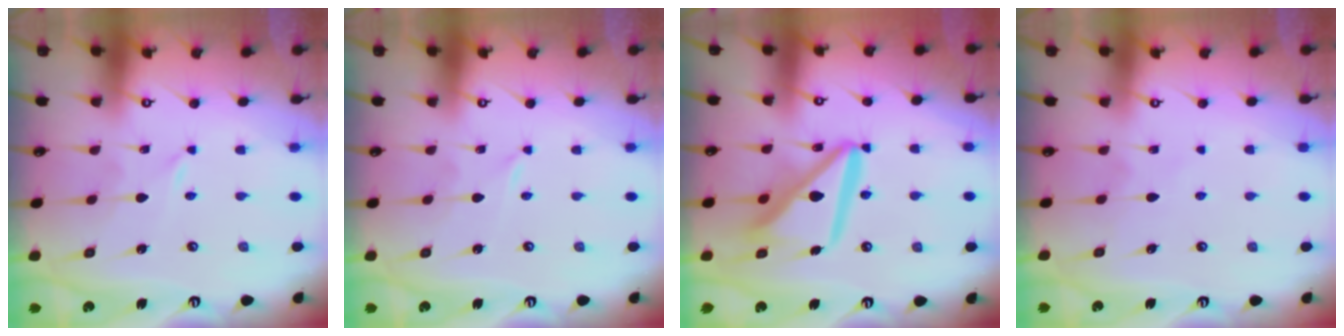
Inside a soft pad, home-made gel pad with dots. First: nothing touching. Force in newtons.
{"total": 0.0}
{"total": 15.1, "press": 15.0, "slide": 1.8}
{"total": 4.2, "press": 4.2, "slide": 0.4}